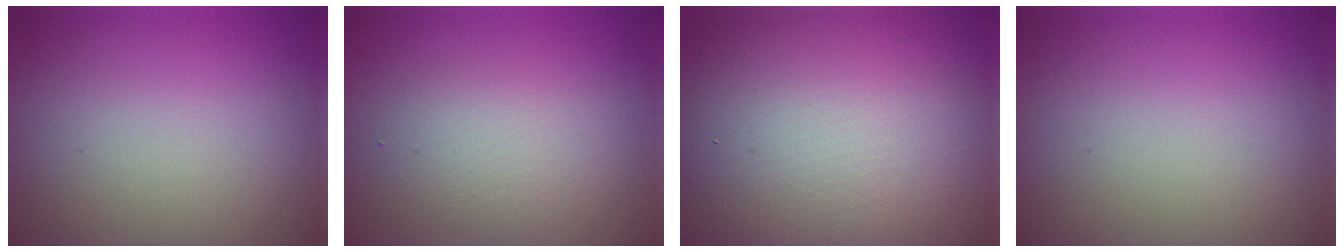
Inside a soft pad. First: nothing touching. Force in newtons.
{"total": 2.7, "press": 2.7, "slide": 0.2}
{"total": 18.6, "press": 18.5, "slide": 1.2}
{"total": 0.0}